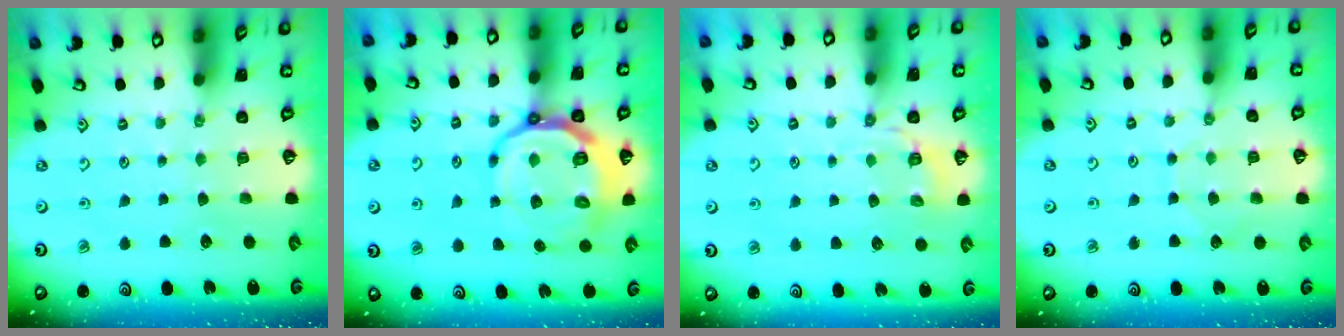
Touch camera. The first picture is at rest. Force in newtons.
{"total": 14.9, "press": 14.6, "slide": 3.1}
{"total": 3.4, "press": 2.9, "slide": 1.7}
{"total": 4.5, "press": 4.4, "slide": 0.4}